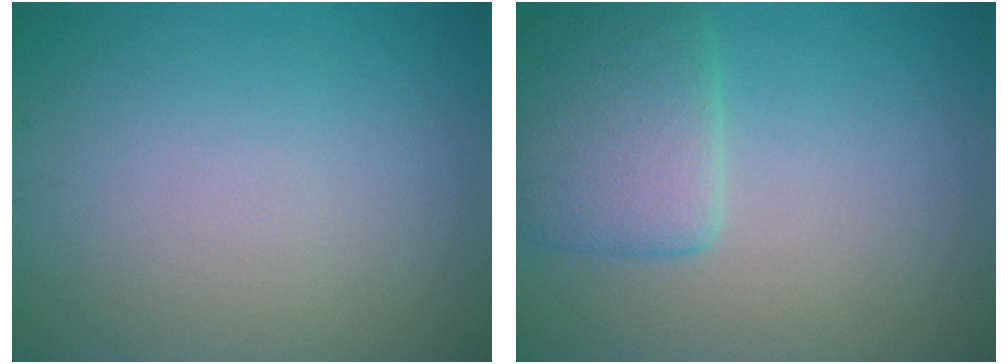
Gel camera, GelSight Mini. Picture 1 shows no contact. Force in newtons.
{"total": 4.4, "press": 4.4, "slide": 0.2}